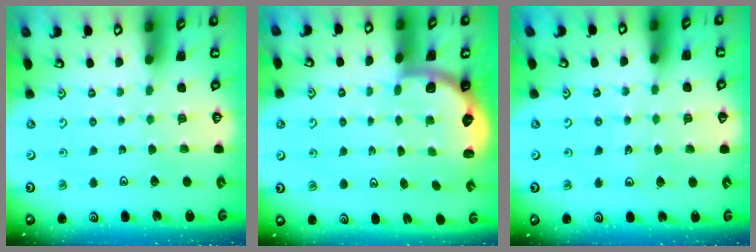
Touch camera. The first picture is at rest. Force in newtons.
{"total": 2.4, "press": 2.1, "slide": 1.3}
{"total": 4.2, "press": 4.0, "slide": 1.3}